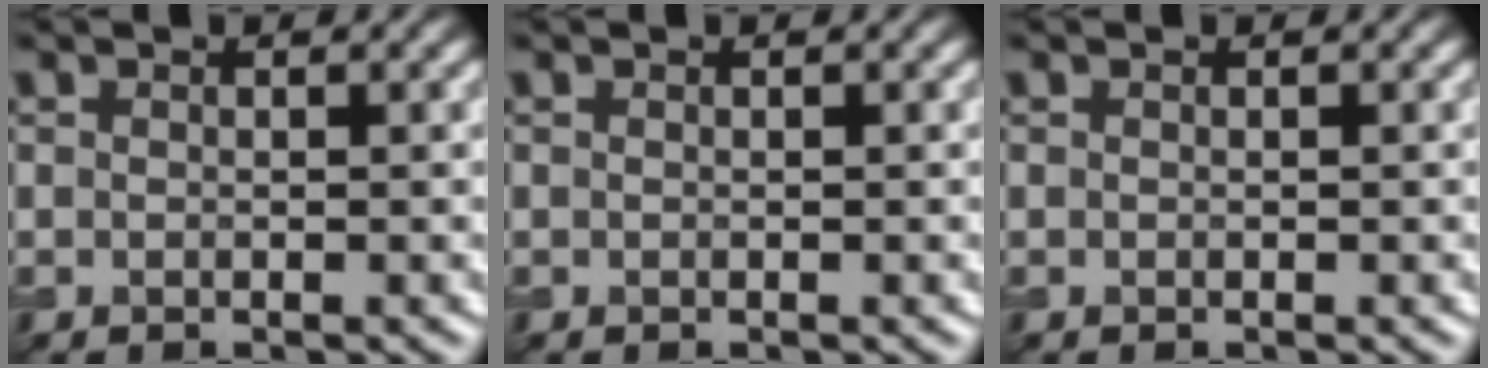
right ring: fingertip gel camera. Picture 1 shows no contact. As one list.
[{"total": 0.0}, {"total": 0.0}]